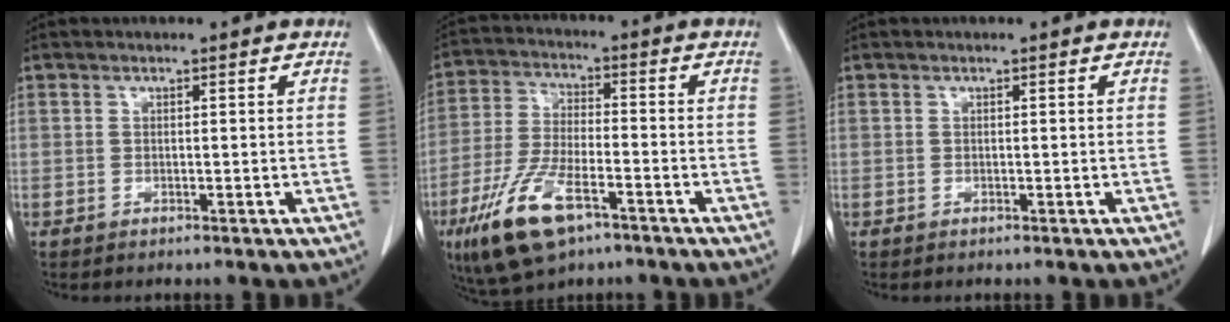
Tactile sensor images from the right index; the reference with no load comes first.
{"total": 12.4, "force": [-7.0, 4.2, 9.4], "torque": [-0.200, -0.015, -0.124]}
{"total": 0.0}